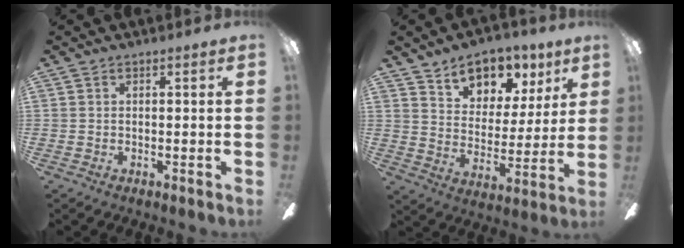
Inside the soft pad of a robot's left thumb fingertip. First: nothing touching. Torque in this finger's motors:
{"motor_torque": [0.04, 0.12, 0.15, -0.35, 0.10]}